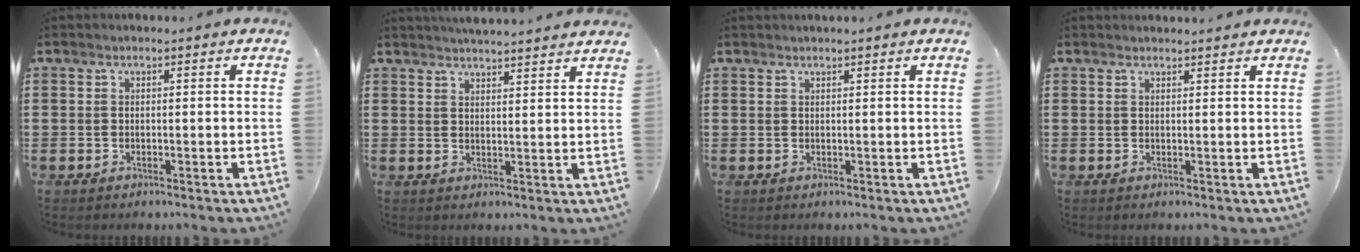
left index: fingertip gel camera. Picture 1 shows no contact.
{"total": 3.3, "force": [3.2, -0.3, 0.3], "torque": [-0.016, -0.013, 0.059]}
{"total": 0.7, "force": [0.7, -0.1, 0.2], "torque": [-0.005, -0.003, 0.013]}
{"total": 1.1, "force": [1.1, 0.0, 0.1], "torque": [-0.005, -0.001, 0.022]}